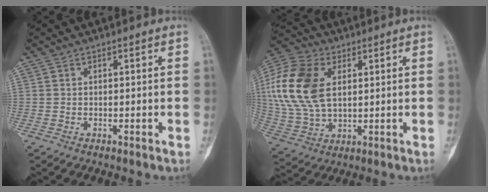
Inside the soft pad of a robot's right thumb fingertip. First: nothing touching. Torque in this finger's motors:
{"motor_torque": [0.90, 1.76, 1.15, 0.17, 0.34]}